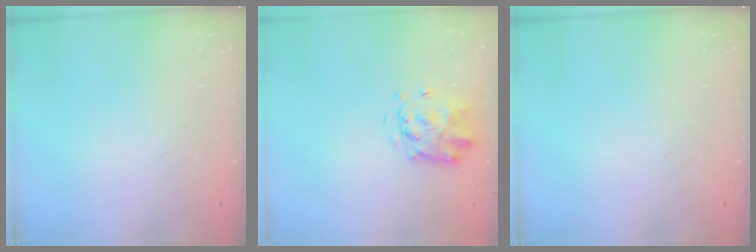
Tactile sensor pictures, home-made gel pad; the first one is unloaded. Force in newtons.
{"total": 3.4, "press": 3.2, "slide": 1.2}
{"total": 0.0}